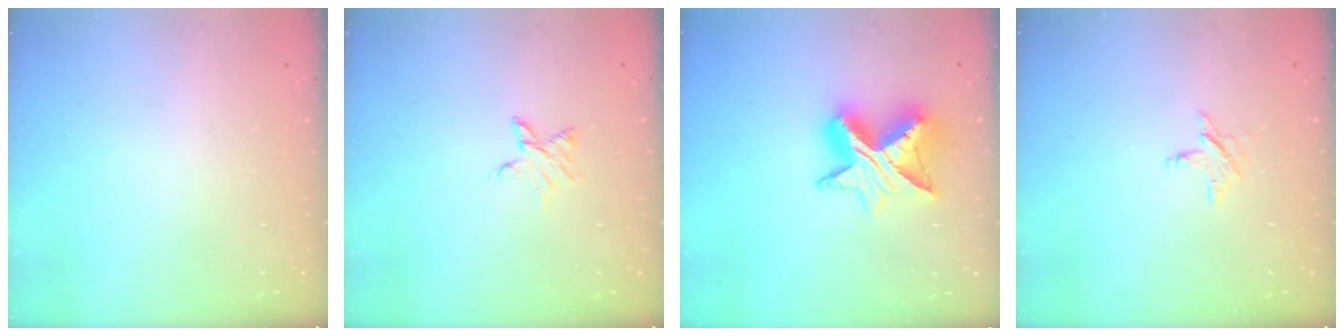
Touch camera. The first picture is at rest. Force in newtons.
{"total": 3.6, "press": 3.6, "slide": 0.4}
{"total": 11.4, "press": 11.4, "slide": 0.8}
{"total": 3.0, "press": 3.0, "slide": 0.3}